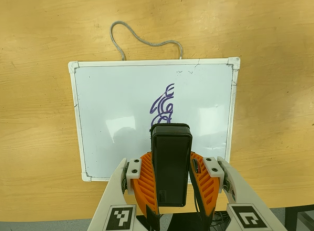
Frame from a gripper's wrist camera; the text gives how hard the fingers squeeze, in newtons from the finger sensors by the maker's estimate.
{"total": 5.5, "left": 4.0, "right": 7.0}